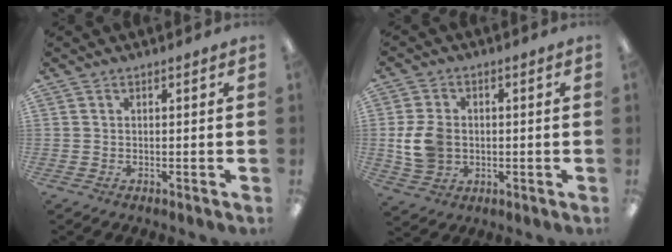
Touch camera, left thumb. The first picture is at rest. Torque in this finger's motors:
{"motor_torque": [-0.37, 0.57, 0.55, -0.31, 0.06]}